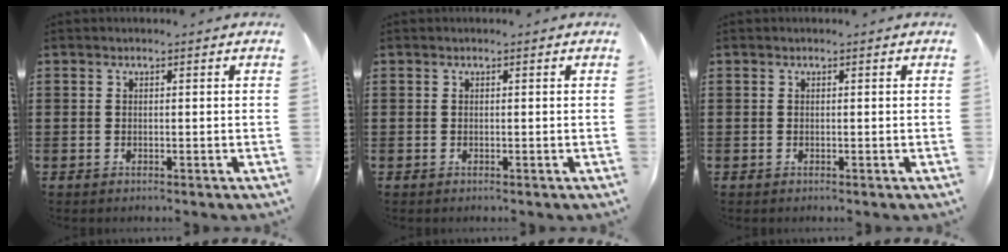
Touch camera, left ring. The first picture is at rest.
{"total": 0.0}
{"total": 0.0}